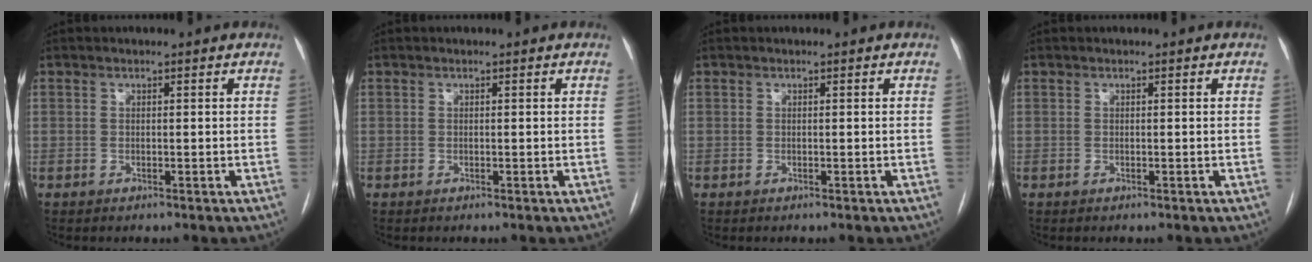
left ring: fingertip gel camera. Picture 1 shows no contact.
{"total": 0.0}
{"total": 0.0}
{"total": 0.0}